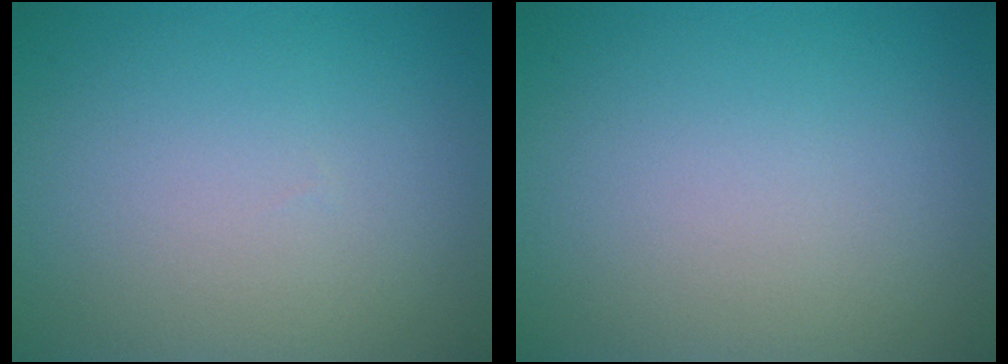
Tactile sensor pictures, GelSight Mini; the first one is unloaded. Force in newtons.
{"total": 0.0}